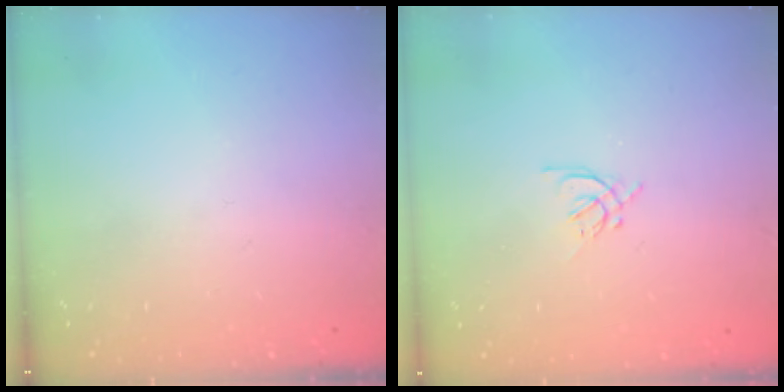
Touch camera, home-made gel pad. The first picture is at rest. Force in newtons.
{"total": 2.0, "press": 1.9, "slide": 0.5}